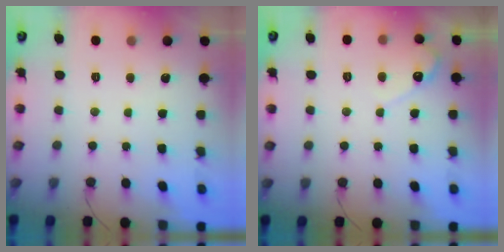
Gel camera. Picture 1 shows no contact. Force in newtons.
{"total": 4.2, "press": 4.2, "slide": 0.3}